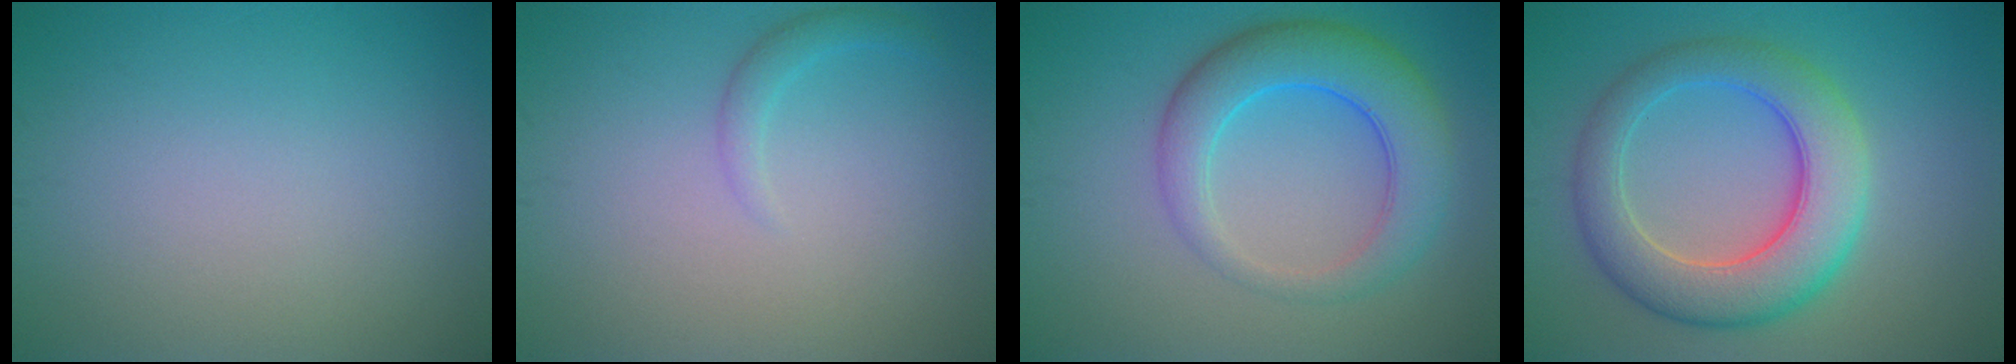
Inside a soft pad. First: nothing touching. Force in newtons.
{"total": 1.4, "press": 1.4, "slide": 0.1}
{"total": 6.2, "press": 6.2, "slide": 0.3}
{"total": 7.7, "press": 7.7, "slide": 0.4}